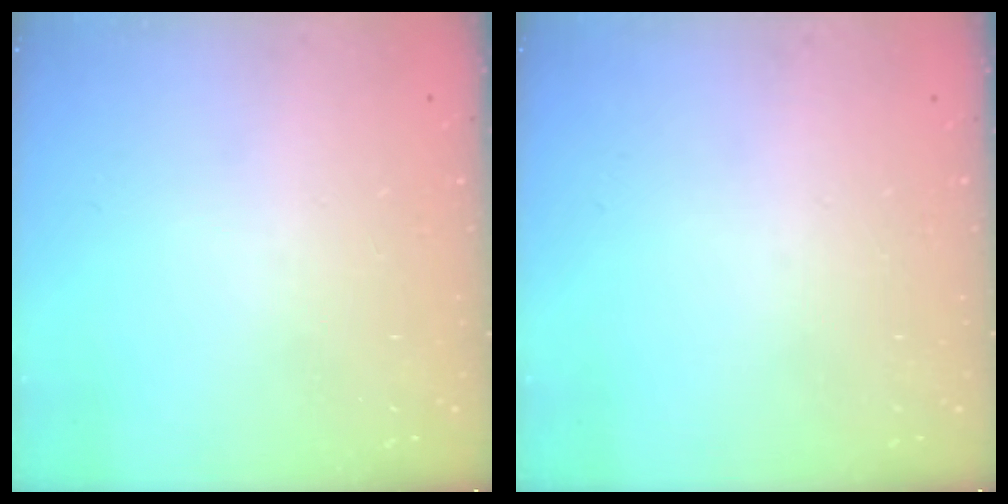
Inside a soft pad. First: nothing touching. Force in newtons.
{"total": 0.0}